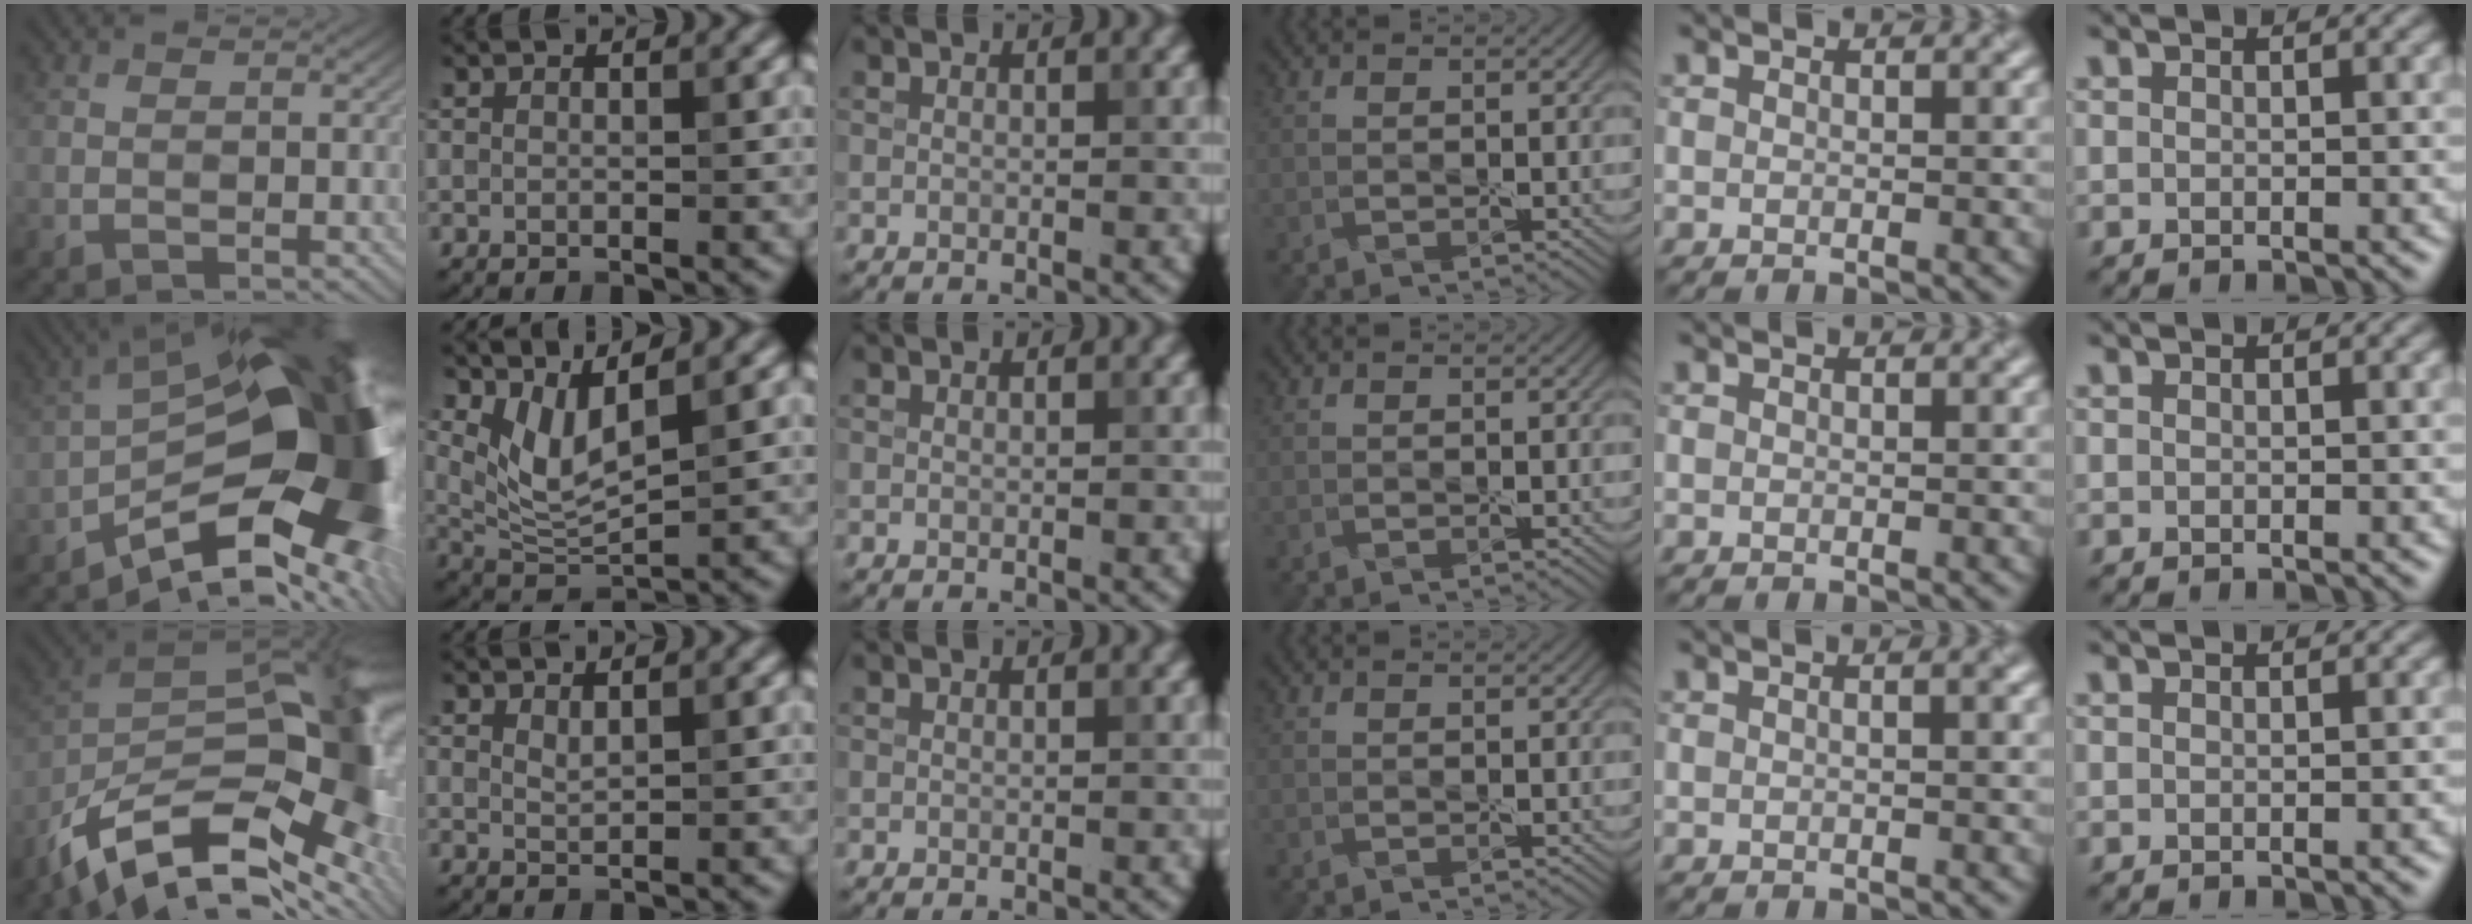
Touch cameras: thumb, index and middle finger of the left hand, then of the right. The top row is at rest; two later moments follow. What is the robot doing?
{"motion": "wrap", "object": "adhesive wrap"}